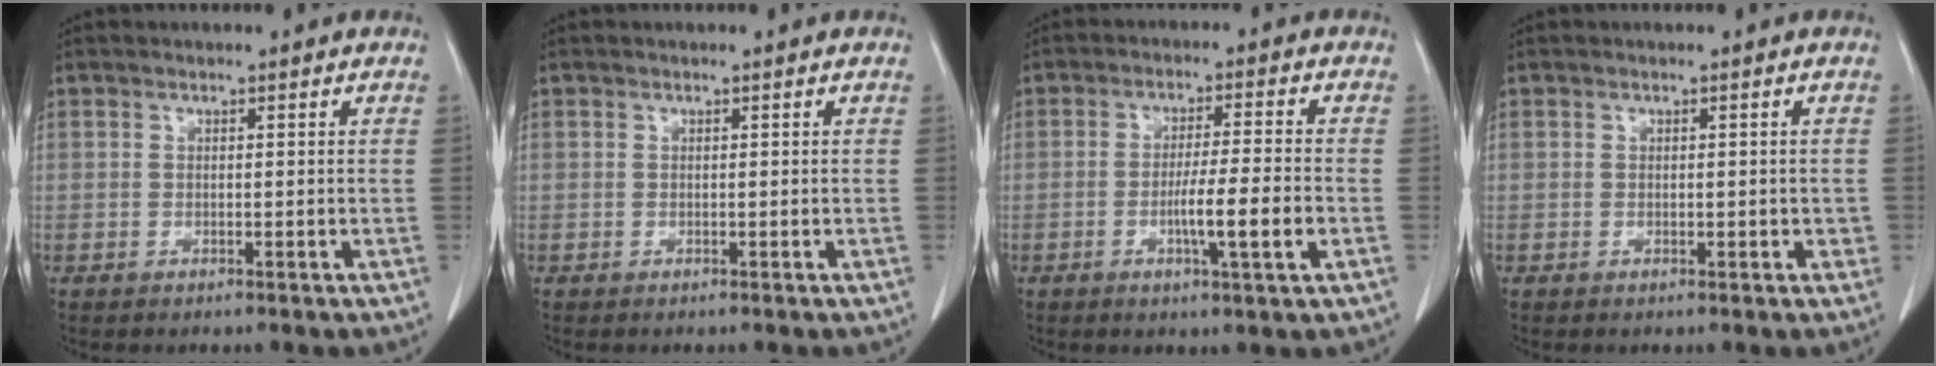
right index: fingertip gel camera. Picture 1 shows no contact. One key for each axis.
{"total": 0.0}
{"total": 7.5, "fx": -2.2, "fy": -0.2, "fz": 7.2, "tx": -0.119, "ty": -0.008, "tz": -0.038}
{"total": 1.4, "fx": -0.2, "fy": 0.8, "fz": 1.1, "tx": -0.015, "ty": 0.003, "tz": 0.001}